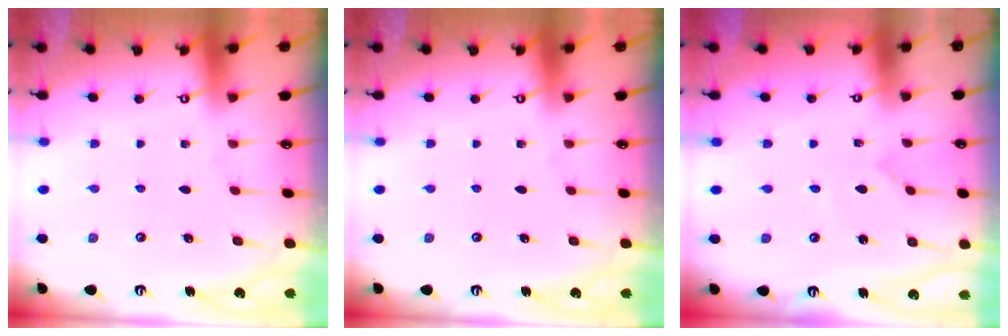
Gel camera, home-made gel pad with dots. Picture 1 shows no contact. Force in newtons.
{"total": 0.0}
{"total": 1.0, "press": 1.0, "slide": 0.0}